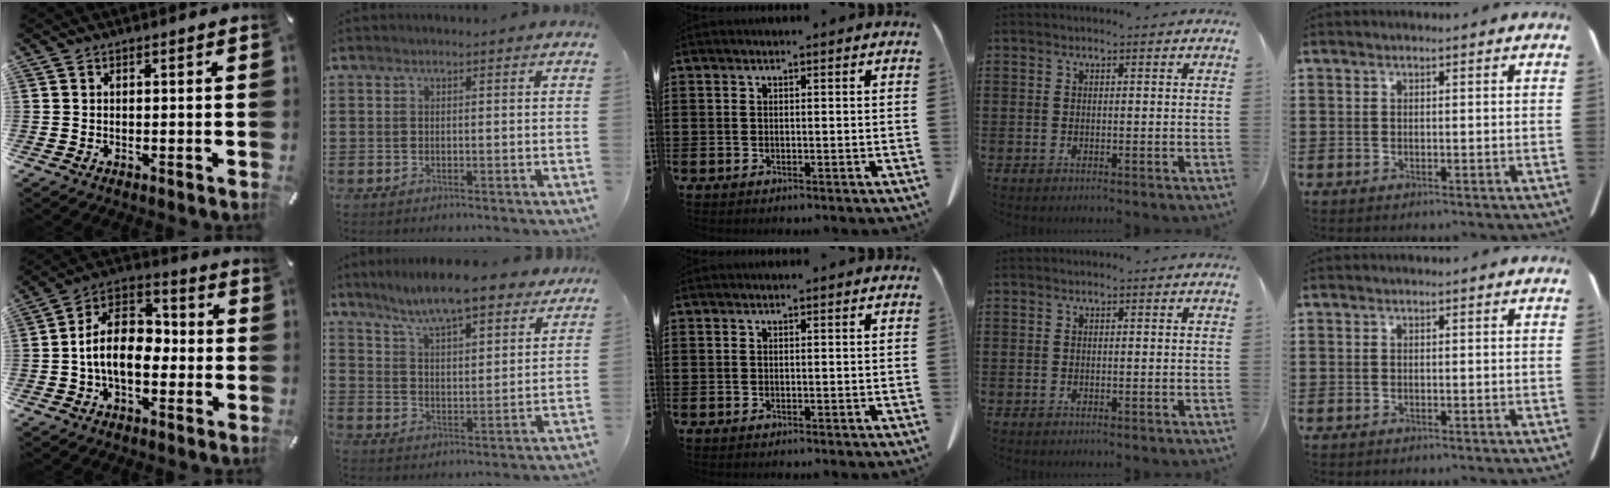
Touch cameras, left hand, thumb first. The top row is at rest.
{"thumb": {"total": 12.5, "force": [-2.4, 8.1, 9.2], "torque": [-0.180, 0.013, -0.043]}, "index": {"total": 9.4, "force": [8.1, 0.7, 4.6], "torque": [-0.117, -0.030, 0.142]}}